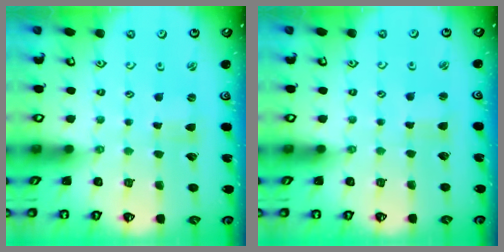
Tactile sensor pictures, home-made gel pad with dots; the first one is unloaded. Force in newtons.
{"total": 2.2, "press": 2.1, "slide": 0.3}